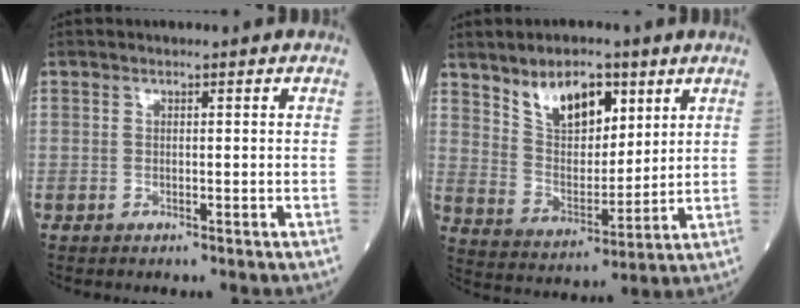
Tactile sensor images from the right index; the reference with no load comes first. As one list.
[{"total": 10.7, "force": [6.3, 5.2, 6.9], "torque": [-0.125, 0.008, 0.125]}]